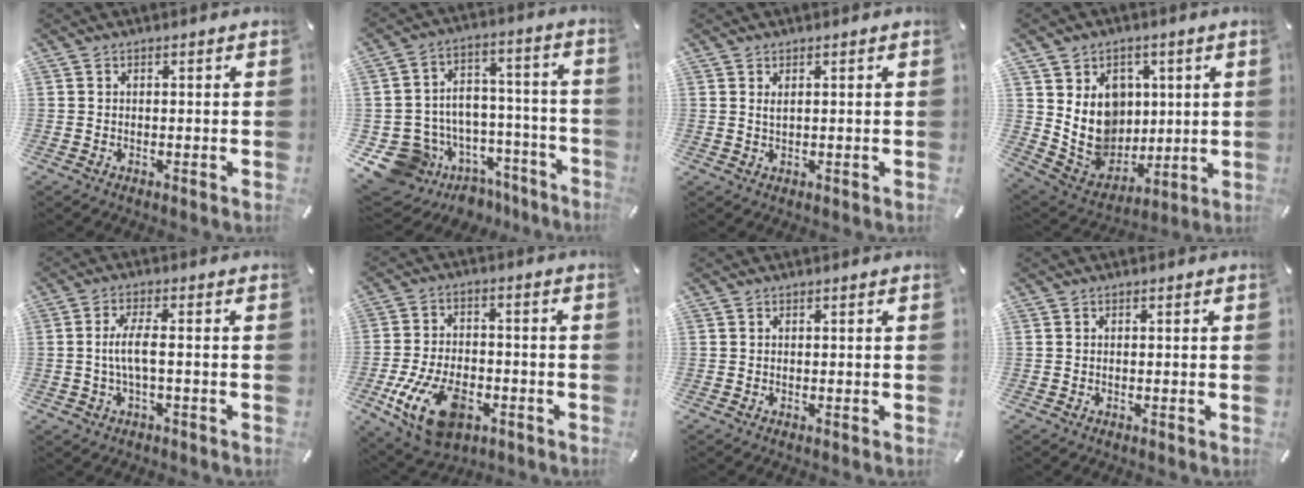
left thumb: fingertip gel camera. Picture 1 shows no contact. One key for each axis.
{"total": 11.9, "fx": -6.8, "fy": 9.6, "fz": 2.3, "tx": -0.037, "ty": 0.025, "tz": -0.092}
{"total": 1.3, "fx": 0.5, "fy": 0.4, "fz": 1.1, "tx": -0.023, "ty": -0.001, "tz": 0.010}
{"total": 13.1, "fx": 2.8, "fy": 12.0, "fz": 4.6, "tx": -0.092, "ty": -0.020, "tz": 0.066}
{"total": 6.0, "fx": -0.3, "fy": 2.1, "fz": 5.7, "tx": -0.124, "ty": 0.001, "tz": -0.014}
{"total": 15.2, "fx": -6.0, "fy": 9.1, "fz": 10.6, "tx": -0.208, "ty": 0.022, "tz": -0.101}
{"total": 0.0}
{"total": 0.0}